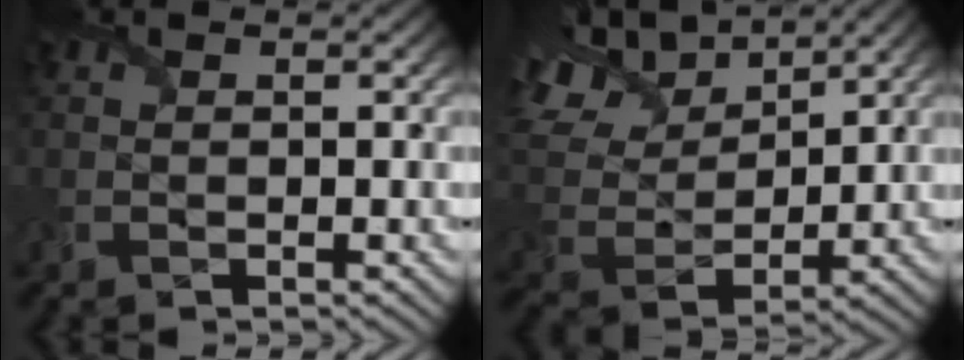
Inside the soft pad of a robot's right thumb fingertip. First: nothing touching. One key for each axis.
{"total": 15.3, "fx": 9.4, "fy": 7.9, "fz": 9.1, "tx": -0.257, "ty": 0.053, "tz": 0.155}